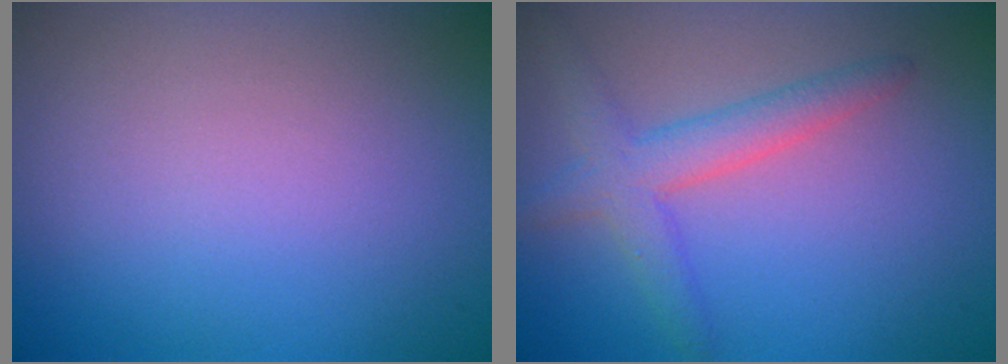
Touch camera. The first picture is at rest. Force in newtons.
{"total": 3.5, "press": 3.5, "slide": 0.2}